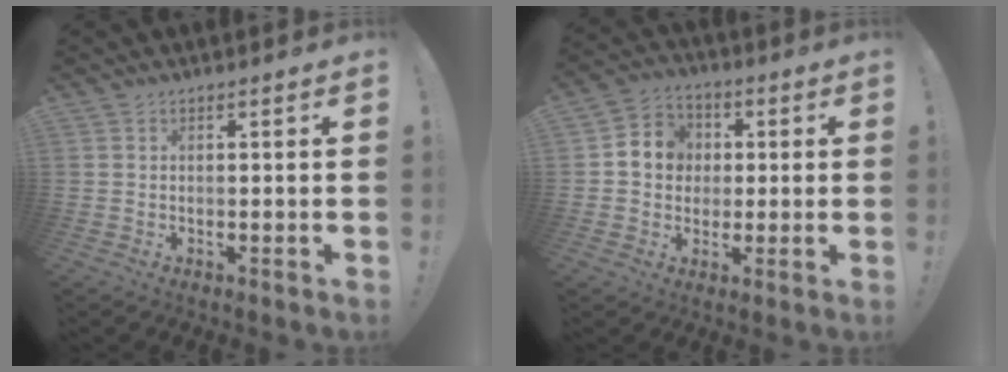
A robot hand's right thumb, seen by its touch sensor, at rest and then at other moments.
{"total": 9.0, "force": [0.6, 8.4, 3.0], "torque": [-0.040, 0.009, 0.020]}